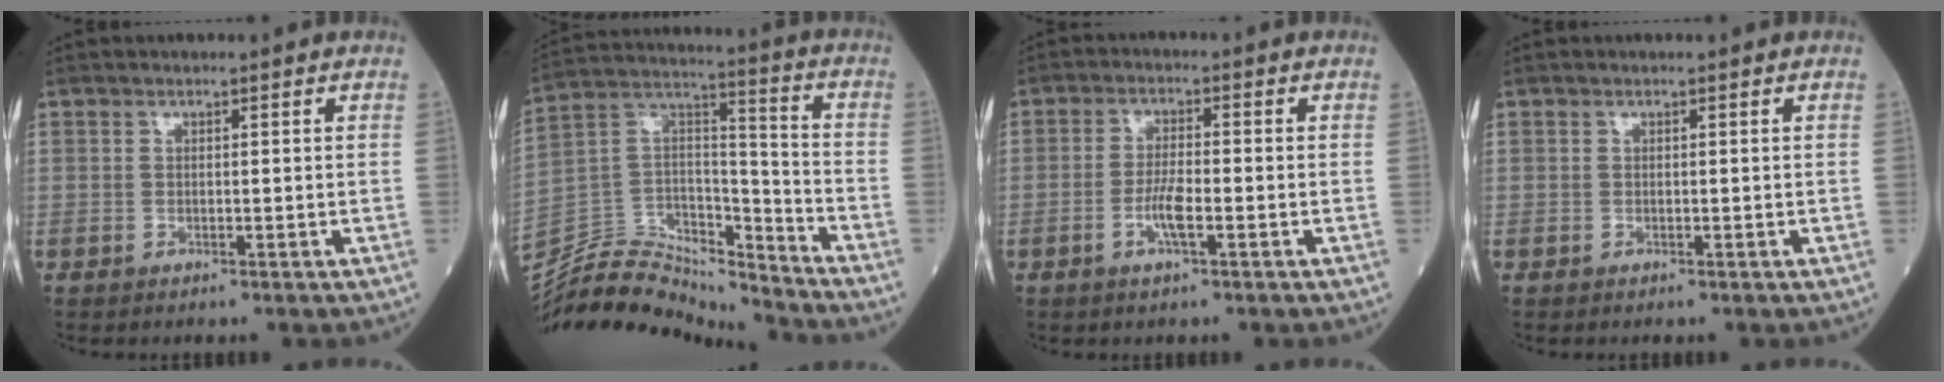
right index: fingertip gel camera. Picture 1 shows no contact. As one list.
[{"total": 18.9, "force": [-18.4, 3.5, 2.5], "torque": [-0.051, 0.058, -0.313]}, {"total": 4.2, "force": [-1.5, 0.7, 3.9], "torque": [-0.078, -0.001, -0.031]}, {"total": 0.0}]